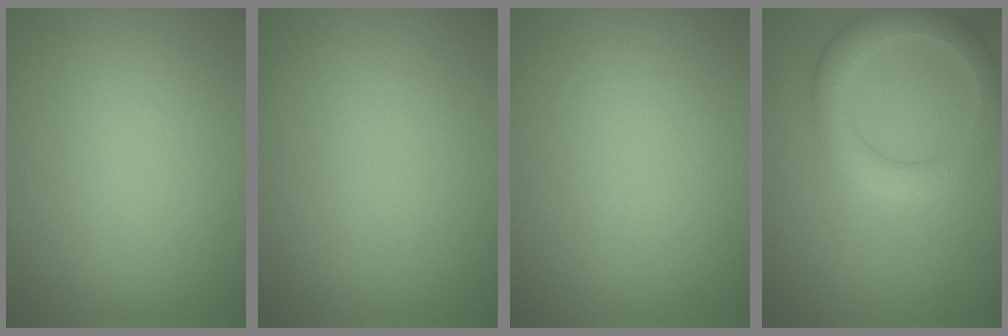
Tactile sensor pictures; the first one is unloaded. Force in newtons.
{"total": 0.0}
{"total": 0.0}
{"total": 4.0, "press": 3.9, "slide": 0.4}